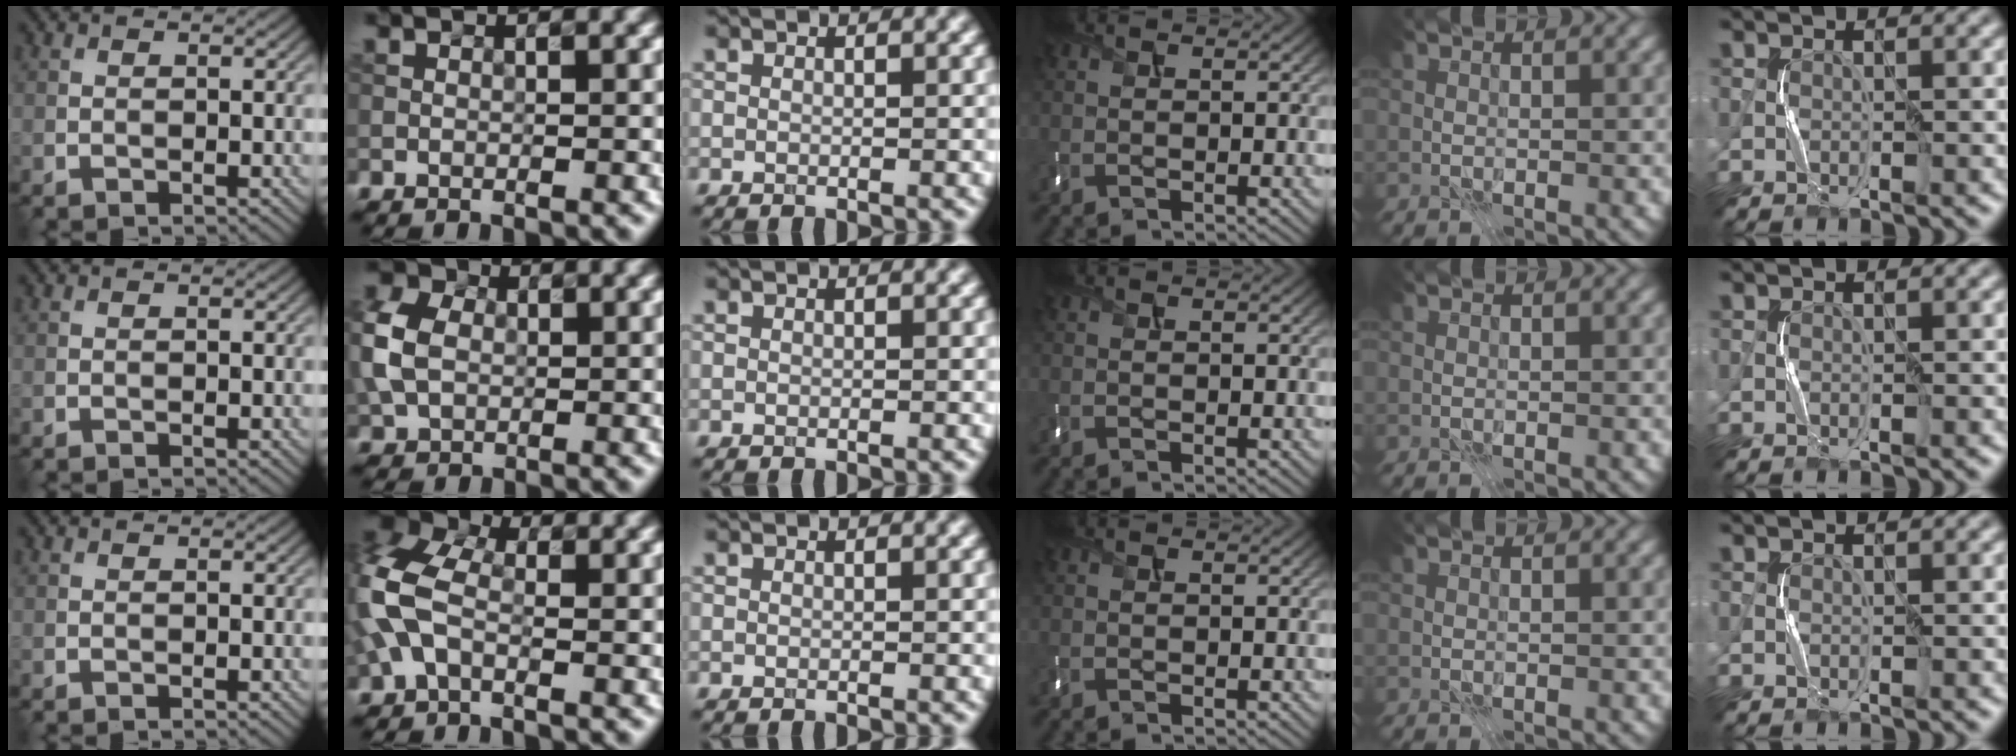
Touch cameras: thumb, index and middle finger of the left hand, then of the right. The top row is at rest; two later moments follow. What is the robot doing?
{"motion": "press", "object": "mouse"}